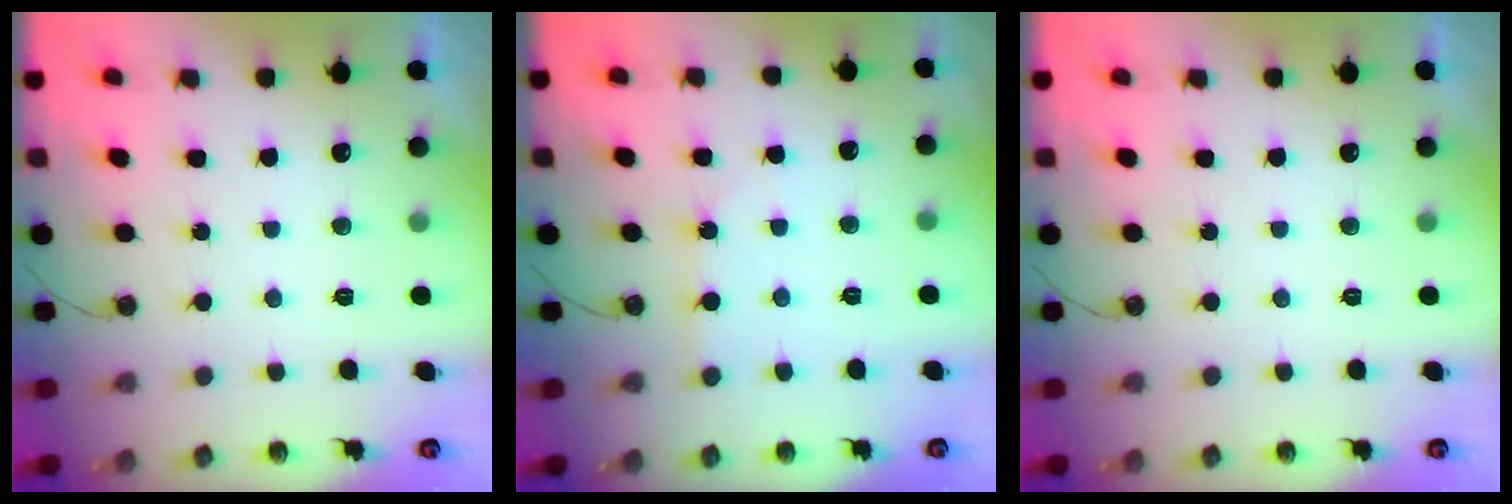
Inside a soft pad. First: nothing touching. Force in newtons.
{"total": 3.7, "press": 3.7, "slide": 0.4}
{"total": 0.0}